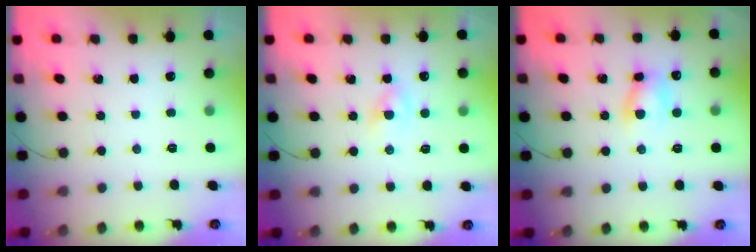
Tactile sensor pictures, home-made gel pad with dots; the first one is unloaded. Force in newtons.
{"total": 2.2, "press": 2.0, "slide": 1.0}
{"total": 6.4, "press": 6.3, "slide": 1.1}